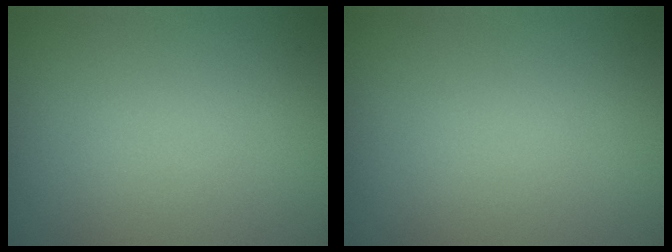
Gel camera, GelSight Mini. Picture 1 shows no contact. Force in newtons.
{"total": 0.0}